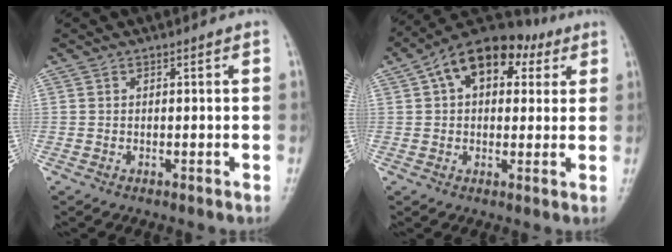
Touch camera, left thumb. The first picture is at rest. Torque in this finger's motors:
{"motor_torque": [1.37, 1.70, 0.94, -0.91, 0.11]}